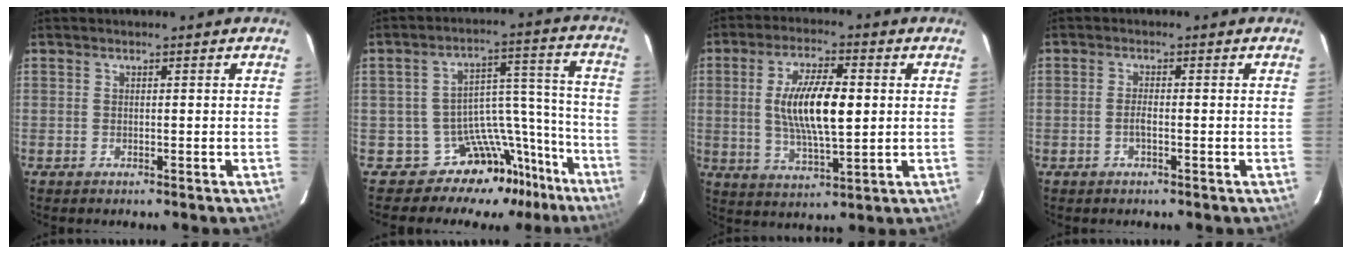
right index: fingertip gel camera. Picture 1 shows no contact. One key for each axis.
{"total": 13.8, "fx": -12.1, "fy": 6.5, "fz": 1.7, "tx": -0.008, "ty": 0.076, "tz": -0.180}
{"total": 12.2, "fx": 1.1, "fy": 3.9, "fz": 11.5, "tx": -0.216, "ty": 0.002, "tz": 0.023}
{"total": 1.7, "fx": -0.6, "fy": 0.4, "fz": 1.5, "tx": -0.032, "ty": 0.002, "tz": -0.013}